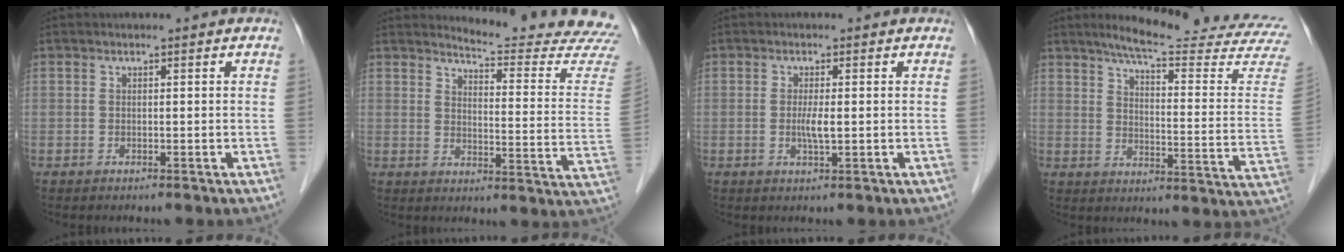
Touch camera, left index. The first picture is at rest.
{"total": 16.5, "force": [16.3, -1.3, 2.3], "torque": [-0.025, -0.140, 0.175]}
{"total": 2.2, "force": [0.0, 0.1, 2.2], "torque": [-0.047, -0.004, -0.001]}
{"total": 22.4, "force": [20.6, -0.3, 8.8], "torque": [-0.126, -0.102, 0.244]}